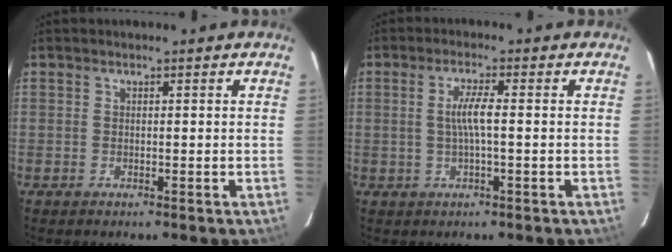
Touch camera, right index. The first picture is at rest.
{"total": 3.8, "force": [-0.2, 0.0, 3.8], "torque": [-0.074, 0.002, -0.003]}